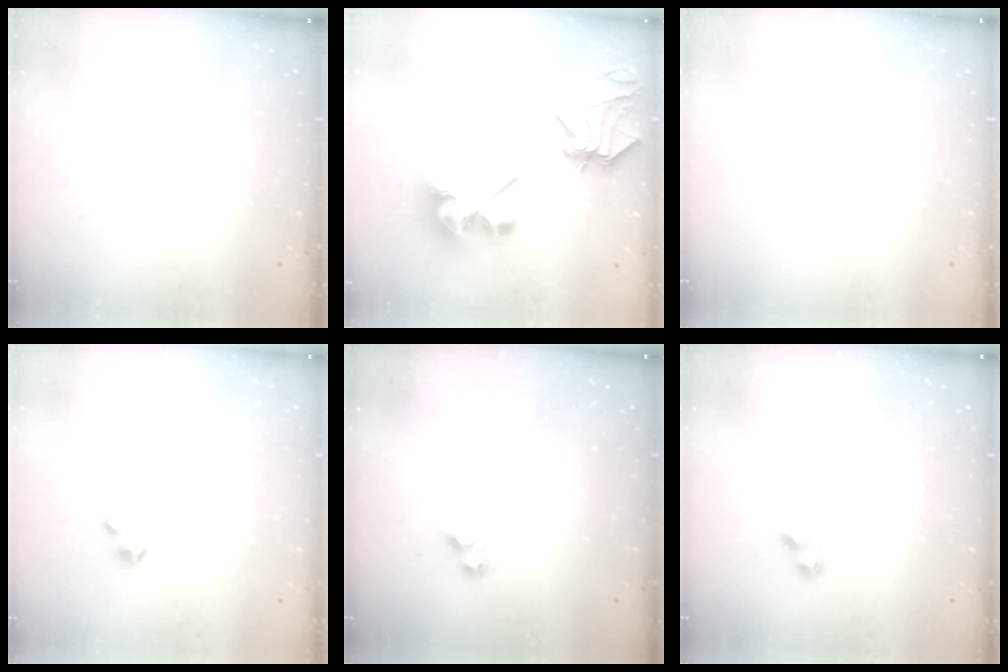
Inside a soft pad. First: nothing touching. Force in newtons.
{"total": 14.5, "press": 14.3, "slide": 1.8}
{"total": 0.0}
{"total": 1.2, "press": 1.2, "slide": 0.2}
{"total": 1.6, "press": 1.5, "slide": 0.3}
{"total": 2.4, "press": 2.3, "slide": 0.4}